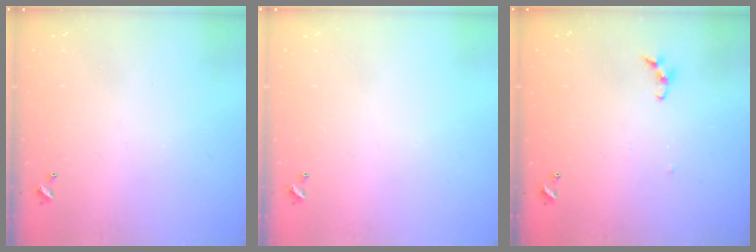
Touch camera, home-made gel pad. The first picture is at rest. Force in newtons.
{"total": 0.0}
{"total": 4.6, "press": 4.5, "slide": 0.7}